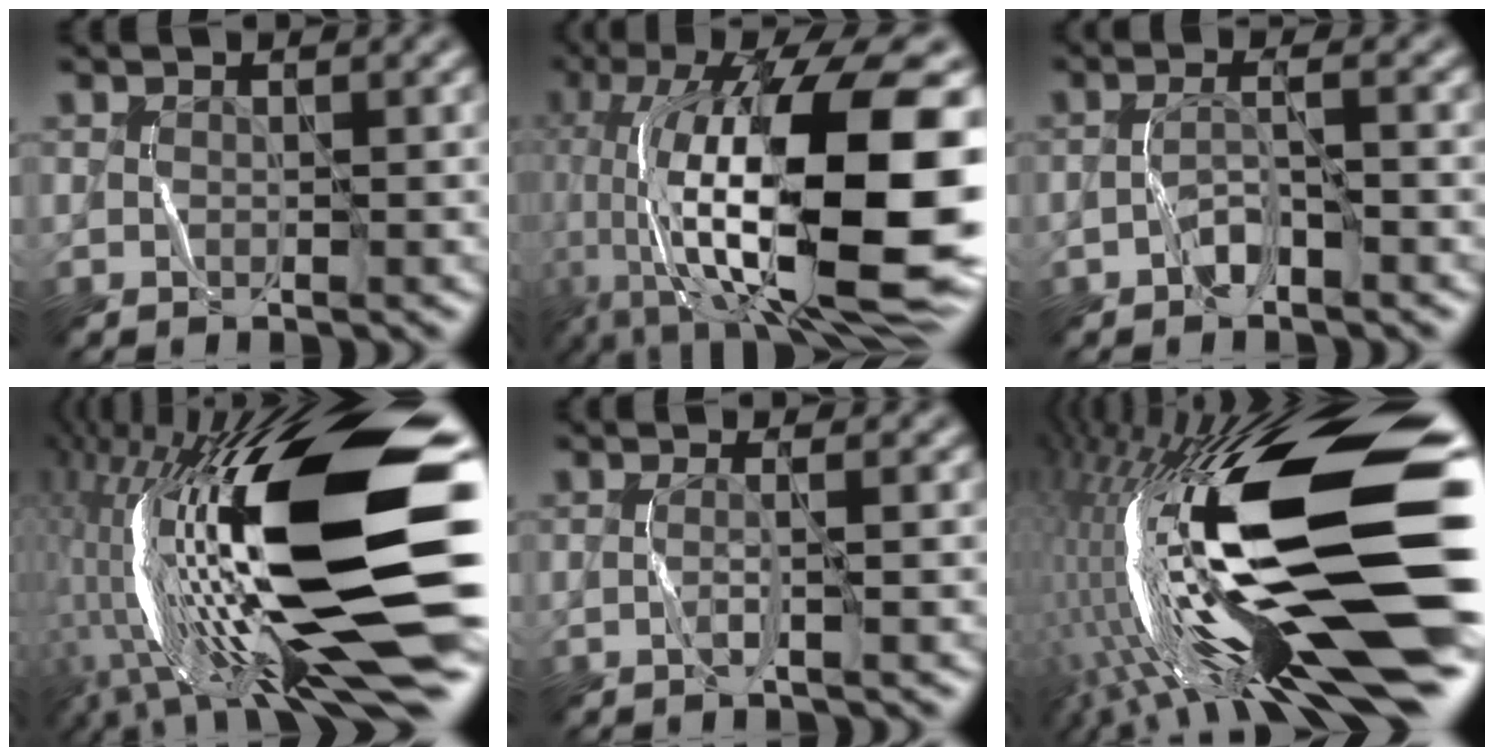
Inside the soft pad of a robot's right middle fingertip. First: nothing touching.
{"total": 18.1, "force": [0.3, 6.2, 17.0], "torque": [-0.290, 0.025, 0.009]}
{"total": 2.1, "force": [-1.2, 0.5, 1.7], "torque": [-0.034, 0.007, -0.025]}
{"total": 20.5, "force": [0.4, 7.8, 19.0], "torque": [-0.336, -0.035, 0.008]}
{"total": 1.5, "force": [-0.1, 0.4, 1.4], "torque": [-0.021, -0.004, -0.008]}
{"total": 21.4, "force": [-2.7, 6.3, 20.3], "torque": [-0.370, -0.014, -0.054]}